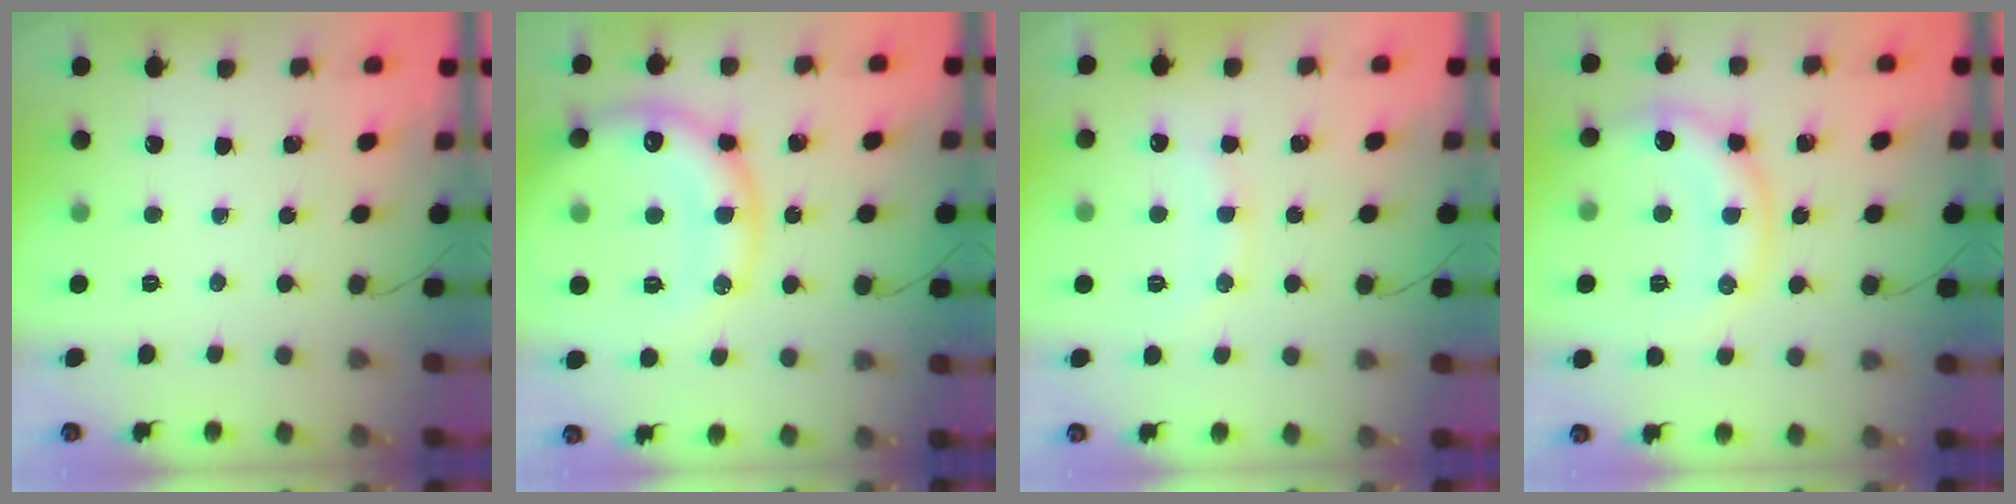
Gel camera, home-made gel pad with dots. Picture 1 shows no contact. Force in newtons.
{"total": 21.7, "press": 21.5, "slide": 3.0}
{"total": 9.8, "press": 9.7, "slide": 0.9}
{"total": 11.2, "press": 11.2, "slide": 0.1}